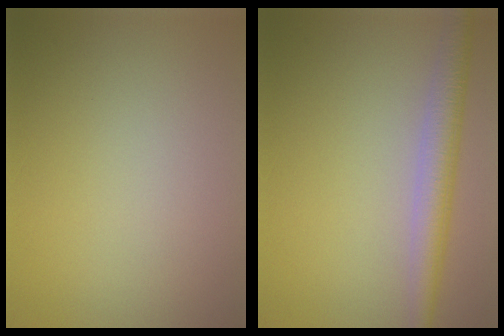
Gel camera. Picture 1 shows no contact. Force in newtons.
{"total": 4.0, "press": 4.0, "slide": 0.1}